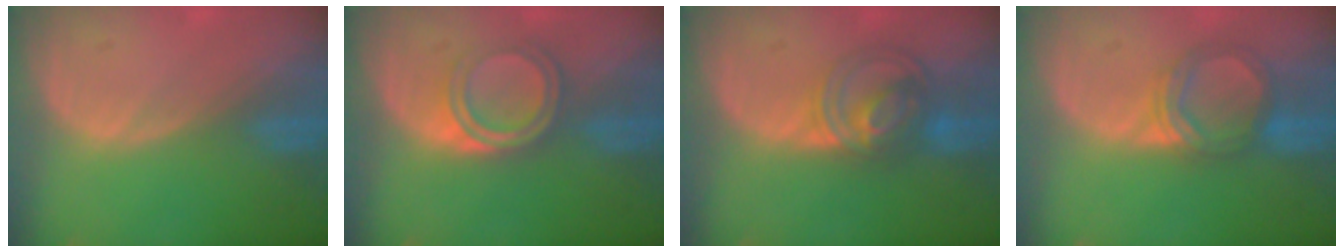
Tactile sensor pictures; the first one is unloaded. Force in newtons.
{"total": 4.8, "press": 4.7, "slide": 1.1}
{"total": 7.0, "press": 6.5, "slide": 2.6}
{"total": 5.5, "press": 5.2, "slide": 1.8}